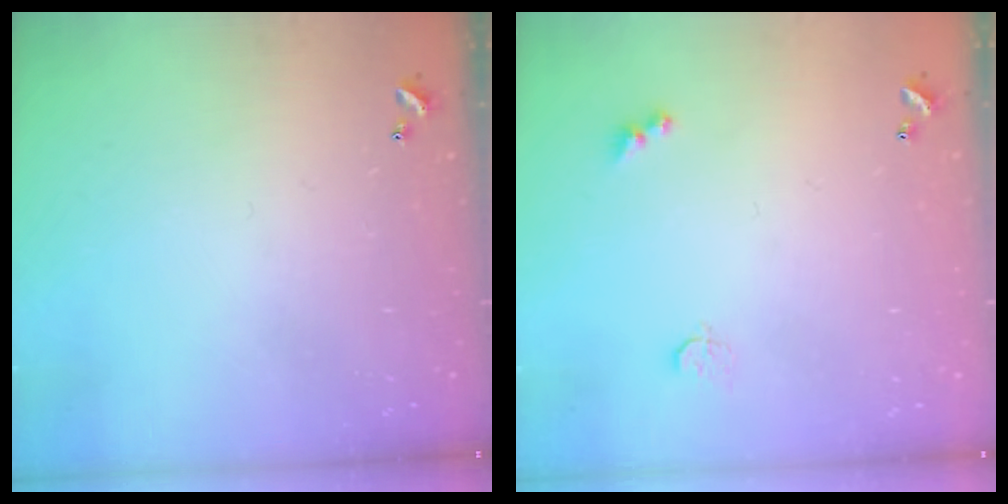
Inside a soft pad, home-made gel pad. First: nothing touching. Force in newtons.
{"total": 2.9, "press": 2.8, "slide": 0.7}